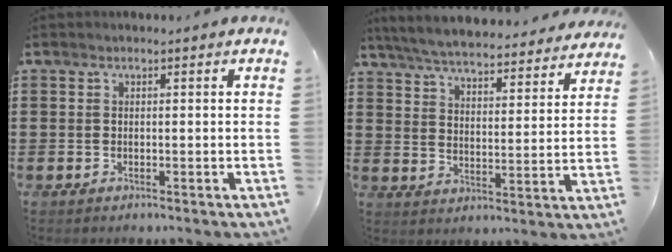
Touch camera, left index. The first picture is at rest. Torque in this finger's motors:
{"motor_torque": [1.07, -1.07, 1.05, 0.21]}